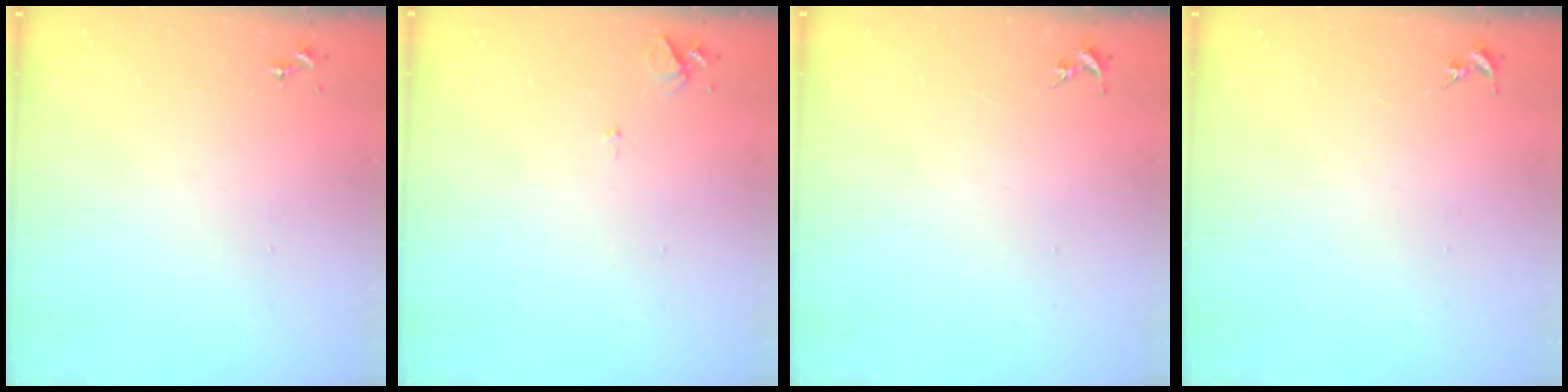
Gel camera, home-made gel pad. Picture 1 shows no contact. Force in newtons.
{"total": 6.1, "press": 6.0, "slide": 0.8}
{"total": 0.0}
{"total": 0.0}